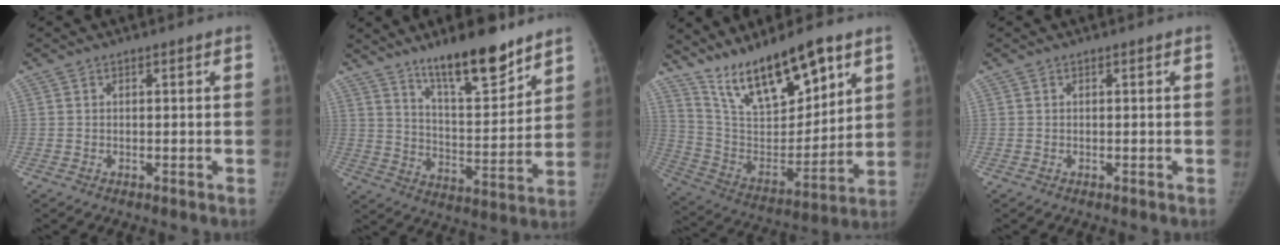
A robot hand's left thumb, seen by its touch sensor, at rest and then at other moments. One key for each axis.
{"total": 15.6, "fx": 11.7, "fy": 4.1, "fz": 9.5, "tx": -0.121, "ty": -0.084, "tz": 0.197}
{"total": 19.8, "fx": 13.2, "fy": 7.0, "fz": 13.0, "tx": -0.181, "ty": -0.068, "tz": 0.248}
{"total": 0.0}